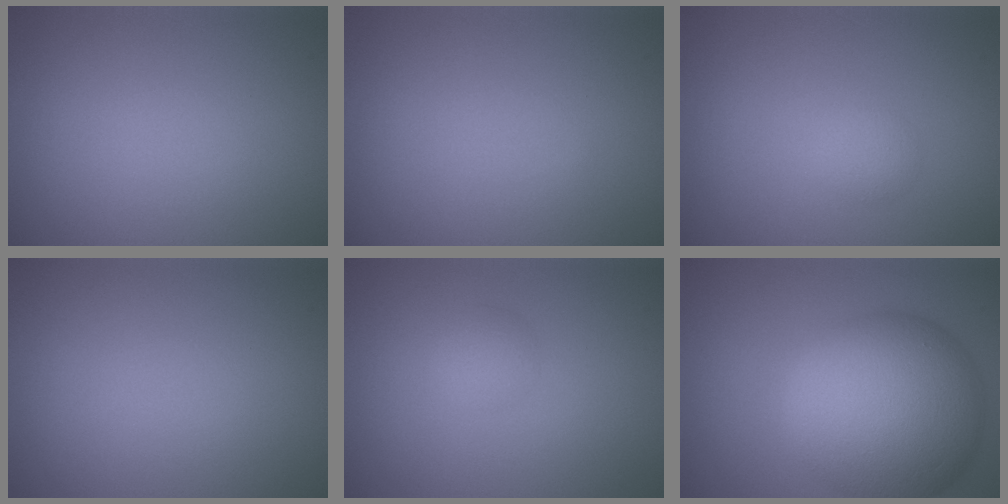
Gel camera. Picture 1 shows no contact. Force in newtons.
{"total": 0.0}
{"total": 1.2, "press": 1.2, "slide": 0.1}
{"total": 0.0}
{"total": 1.3, "press": 1.3, "slide": 0.1}
{"total": 13.0, "press": 13.0, "slide": 0.4}